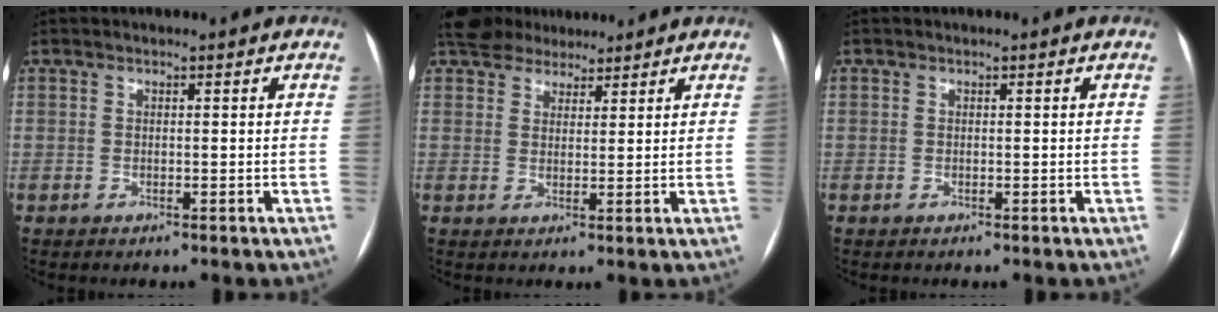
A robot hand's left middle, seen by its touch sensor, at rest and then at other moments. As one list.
[{"total": 7.1, "force": [6.0, 3.2, 1.9], "torque": [-0.029, 0.030, 0.101]}, {"total": 0.0}]